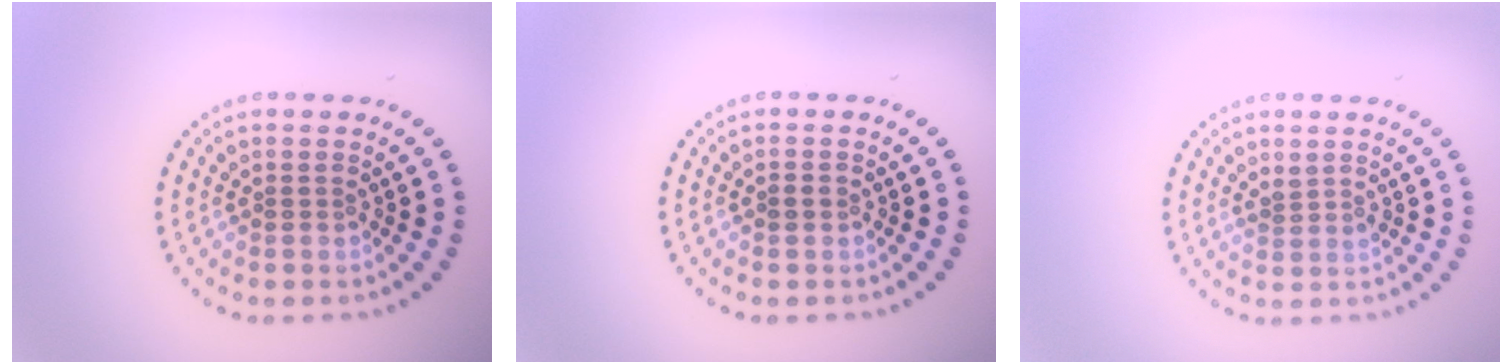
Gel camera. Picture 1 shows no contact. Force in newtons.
{"total": 0.8, "press": 0.7, "slide": 0.2}
{"total": 1.0, "press": 0.8, "slide": 0.6}